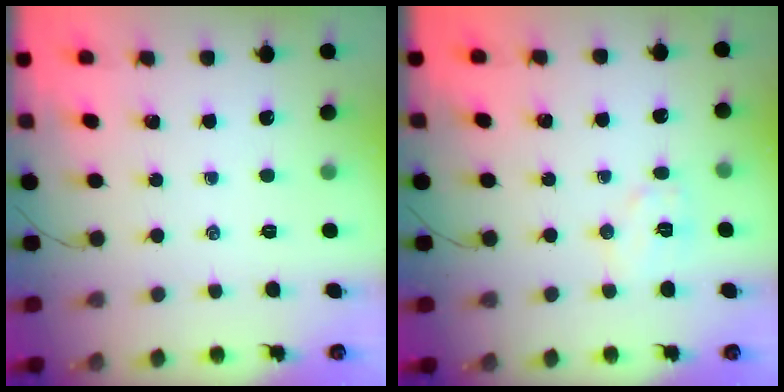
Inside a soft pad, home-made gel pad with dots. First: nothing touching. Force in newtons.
{"total": 6.0, "press": 5.9, "slide": 1.2}